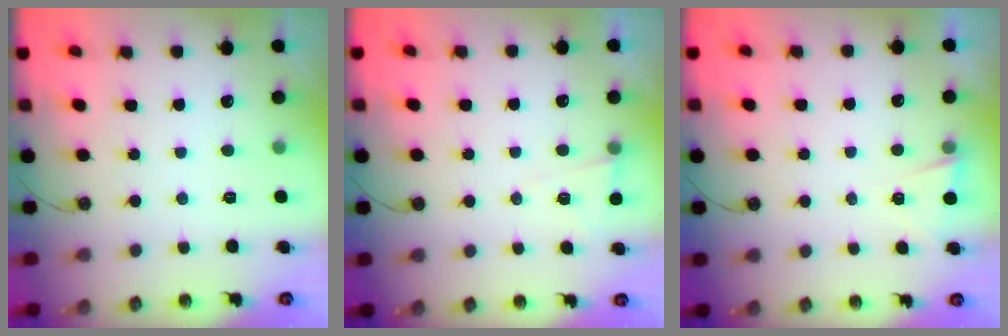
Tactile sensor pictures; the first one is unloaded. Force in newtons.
{"total": 4.7, "press": 4.2, "slide": 2.0}
{"total": 1.5, "press": 1.3, "slide": 0.8}